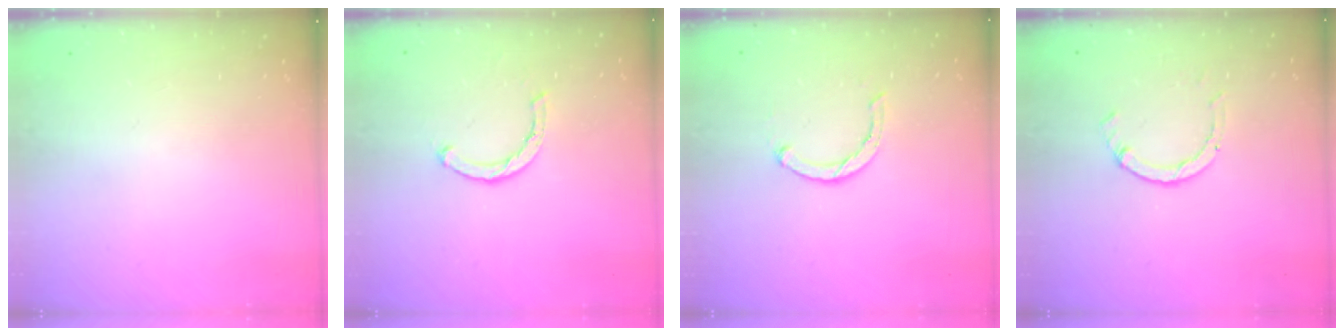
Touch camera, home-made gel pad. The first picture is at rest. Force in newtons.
{"total": 2.1, "press": 2.1, "slide": 0.1}
{"total": 2.5, "press": 2.5, "slide": 0.4}
{"total": 2.6, "press": 2.5, "slide": 0.3}